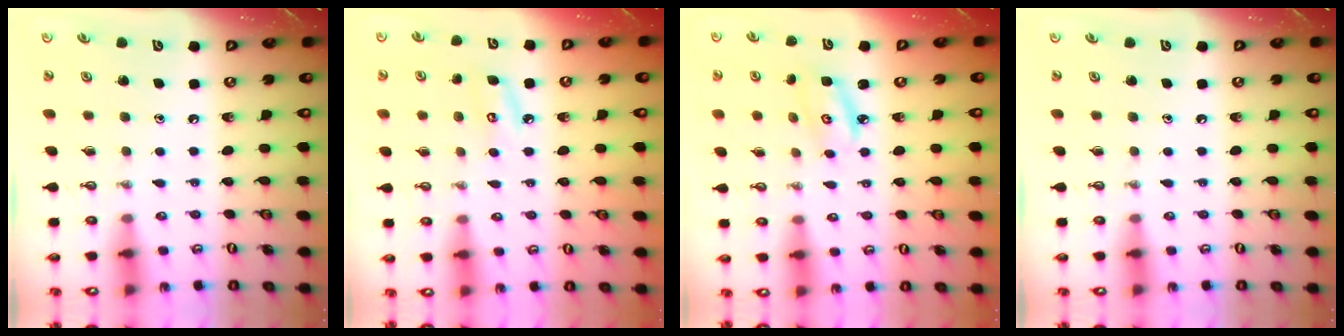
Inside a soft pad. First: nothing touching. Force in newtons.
{"total": 6.0, "press": 6.0, "slide": 0.7}
{"total": 4.7, "press": 4.7, "slide": 0.3}
{"total": 0.0}